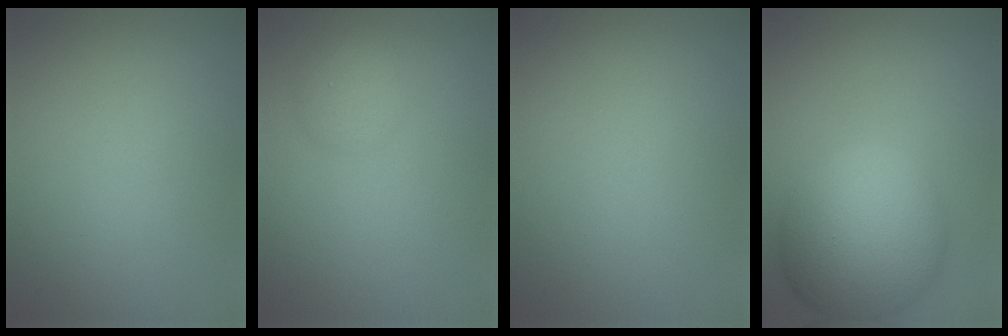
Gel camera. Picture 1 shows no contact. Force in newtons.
{"total": 1.9, "press": 1.9, "slide": 0.1}
{"total": 0.0}
{"total": 9.9, "press": 9.8, "slide": 0.5}